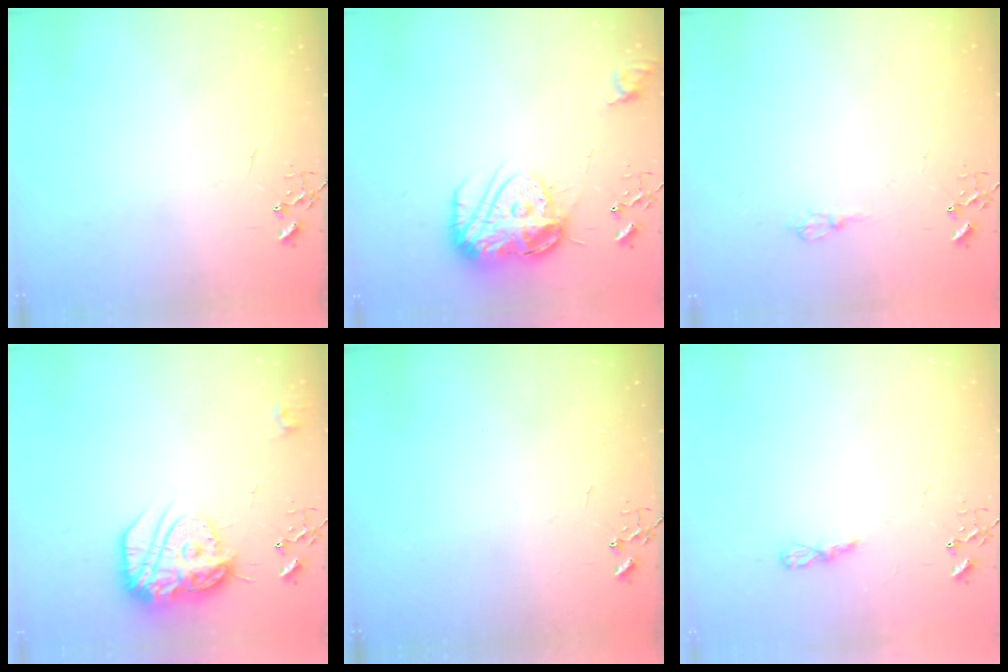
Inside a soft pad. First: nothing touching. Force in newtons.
{"total": 14.7, "press": 14.7, "slide": 1.0}
{"total": 6.5, "press": 6.4, "slide": 0.8}
{"total": 17.7, "press": 17.6, "slide": 1.8}
{"total": 0.0}
{"total": 3.5, "press": 3.5, "slide": 0.4}